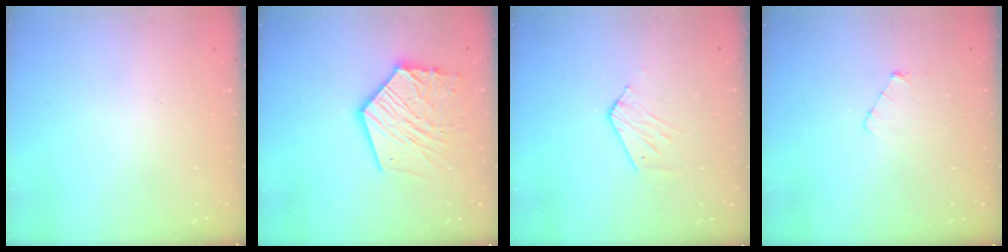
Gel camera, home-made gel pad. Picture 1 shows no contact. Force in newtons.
{"total": 17.6, "press": 17.5, "slide": 1.7}
{"total": 5.7, "press": 5.7, "slide": 0.6}
{"total": 3.4, "press": 3.4, "slide": 0.3}